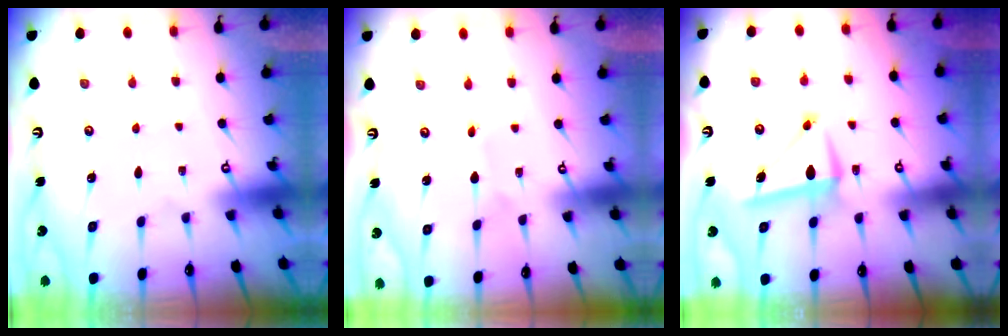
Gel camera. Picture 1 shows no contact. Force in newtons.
{"total": 1.3, "press": 1.3, "slide": 0.1}
{"total": 7.6, "press": 7.5, "slide": 1.2}